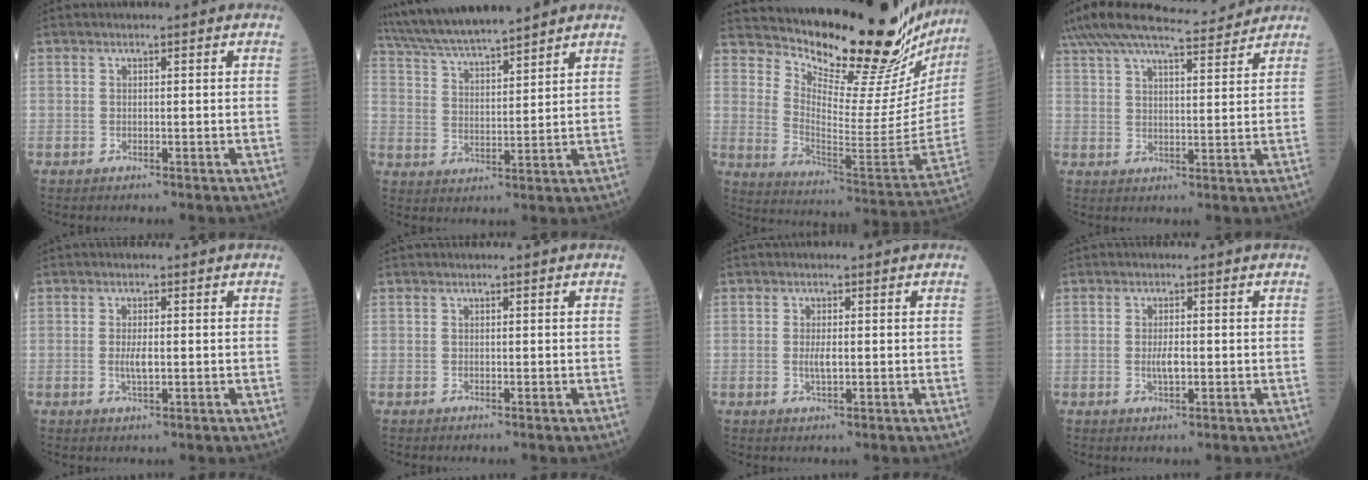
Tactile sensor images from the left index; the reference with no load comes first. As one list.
[{"total": 12.9, "force": [11.6, 0.7, 5.6], "torque": [-0.105, 0.023, 0.206]}, {"total": 25.5, "force": [23.4, 3.5, 9.6], "torque": [-0.155, -0.113, 0.311]}, {"total": 13.4, "force": [12.4, 1.3, 5.0], "torque": [-0.100, 0.025, 0.195]}, {"total": 2.3, "force": [-0.1, 0.6, 2.2], "torque": [-0.048, -0.002, -0.001]}, {"total": 0.0}, {"total": 2.0, "force": [-0.1, 0.5, 1.9], "torque": [-0.042, -0.002, 0.000]}, {"total": 2.4, "force": [-0.3, 0.8, 2.2], "torque": [-0.047, -0.001, -0.004]}]